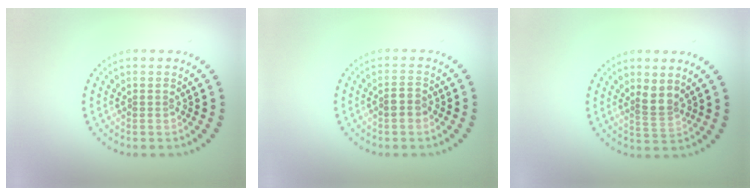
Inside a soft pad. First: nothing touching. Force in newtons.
{"total": 1.4, "press": 1.3, "slide": 0.5}
{"total": 2.2, "press": 1.7, "slide": 1.3}